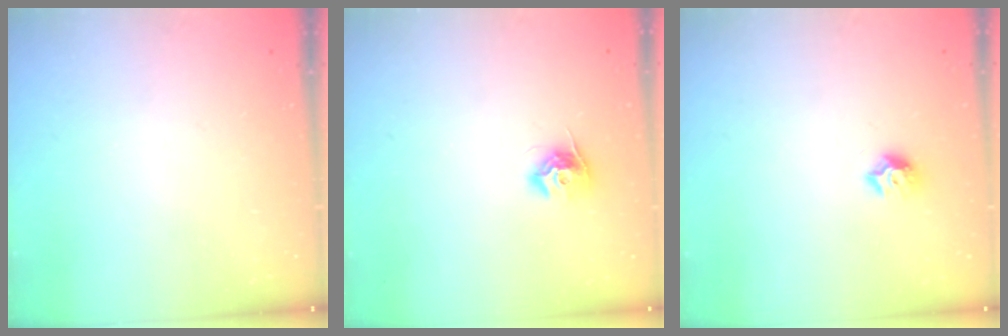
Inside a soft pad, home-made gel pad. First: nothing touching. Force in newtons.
{"total": 8.6, "press": 8.6, "slide": 0.2}
{"total": 7.4, "press": 7.3, "slide": 0.8}